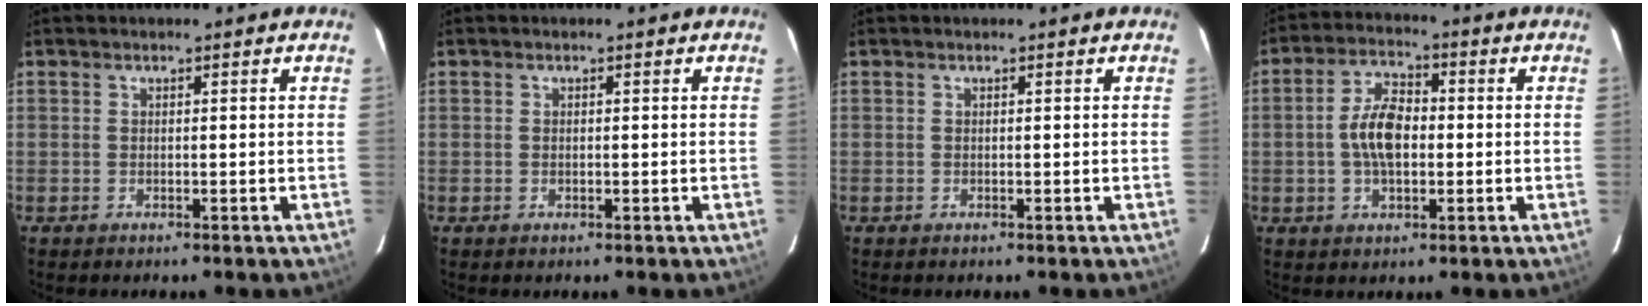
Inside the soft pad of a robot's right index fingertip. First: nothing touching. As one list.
[{"total": 0.0}, {"total": 0.0}, {"total": 8.1, "force": [-0.6, 4.4, 6.8], "torque": [-0.131, 0.013, -0.009]}]